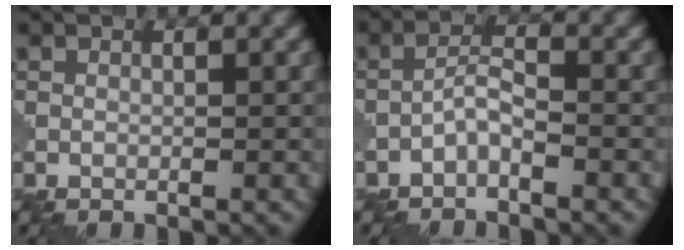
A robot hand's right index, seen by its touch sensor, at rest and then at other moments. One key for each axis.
{"total": 2.0, "fx": -1.5, "fy": 0.4, "fz": 1.3, "tx": -0.028, "ty": 0.008, "tz": -0.032}